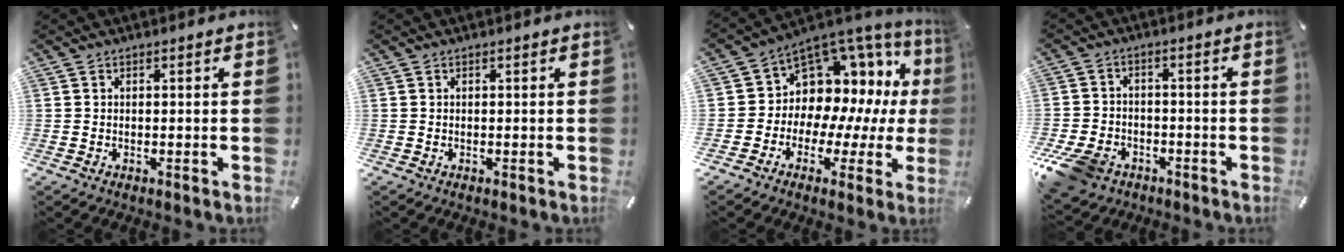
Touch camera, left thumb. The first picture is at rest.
{"total": 0.0}
{"total": 9.6, "force": [4.7, 7.9, 2.7], "torque": [-0.053, -0.075, 0.096]}
{"total": 9.7, "force": [-5.8, 6.4, 4.3], "torque": [-0.105, 0.028, -0.110]}